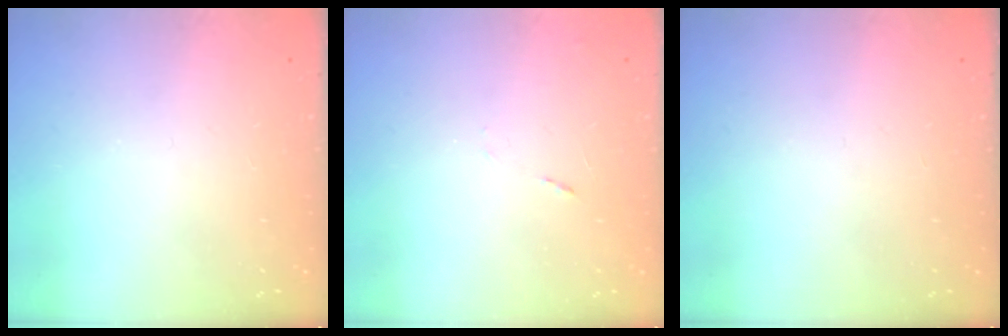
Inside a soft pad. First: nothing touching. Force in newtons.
{"total": 5.3, "press": 5.3, "slide": 0.5}
{"total": 0.0}